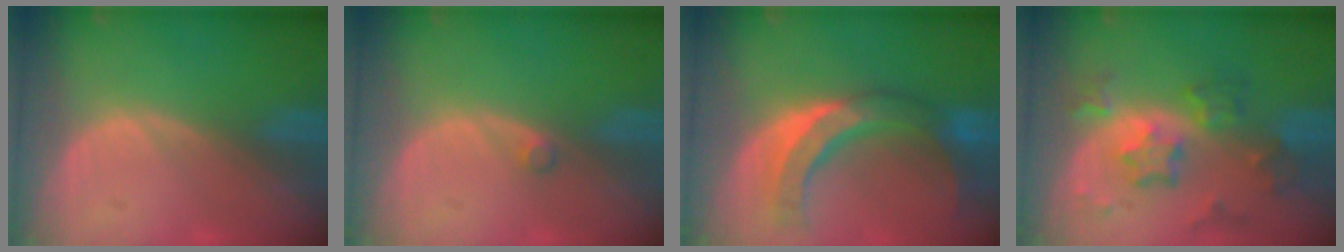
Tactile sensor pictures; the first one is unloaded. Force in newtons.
{"total": 0.9, "press": 0.9, "slide": 0.2}
{"total": 9.7, "press": 9.3, "slide": 2.7}
{"total": 8.2, "press": 7.2, "slide": 4.0}